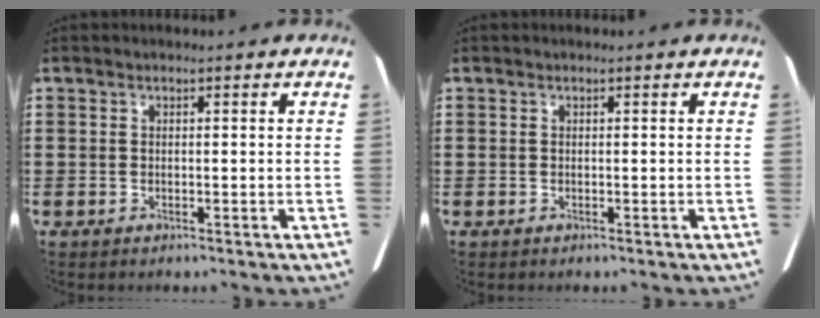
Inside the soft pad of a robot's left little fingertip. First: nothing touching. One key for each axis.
{"total": 0.0}